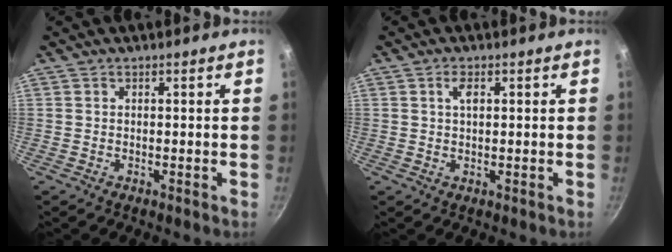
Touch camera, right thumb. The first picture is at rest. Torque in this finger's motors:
{"motor_torque": [-0.24, -0.42, 0.42, 0.18, -0.02]}